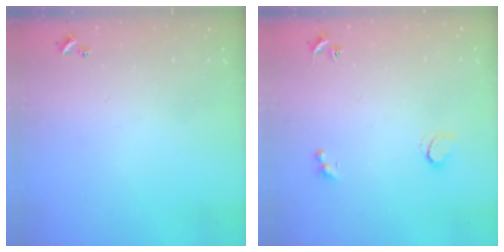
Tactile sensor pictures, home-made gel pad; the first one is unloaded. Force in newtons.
{"total": 2.0, "press": 1.9, "slide": 0.5}